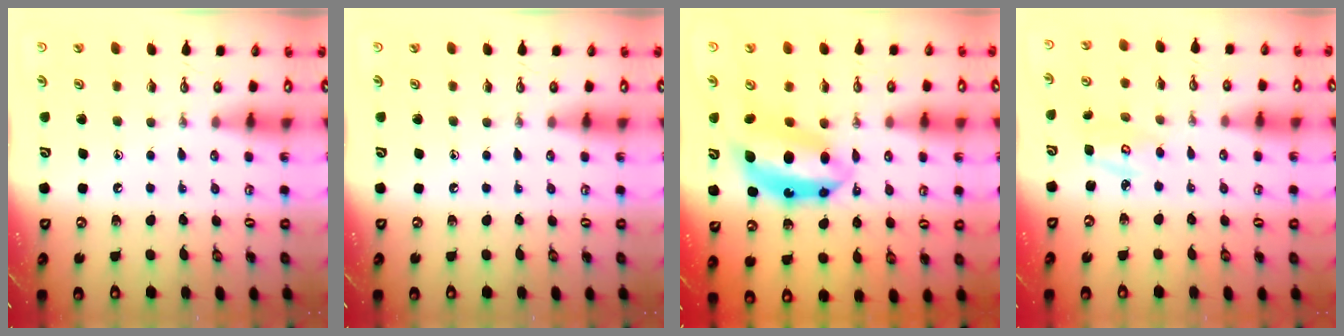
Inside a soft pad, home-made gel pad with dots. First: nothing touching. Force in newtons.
{"total": 0.0}
{"total": 12.1, "press": 12.1, "slide": 0.9}
{"total": 4.0, "press": 4.0, "slide": 0.5}